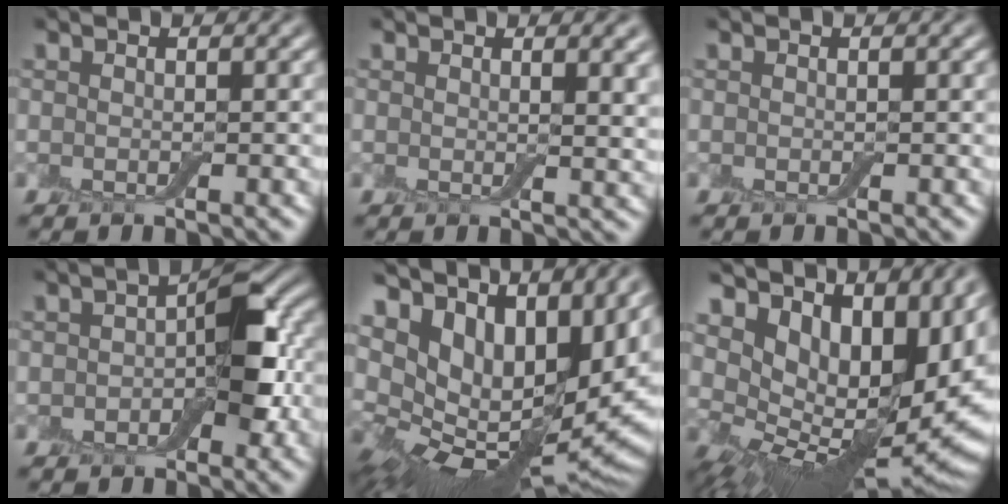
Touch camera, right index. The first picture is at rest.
{"total": 2.2, "force": [0.7, 0.9, 1.9], "torque": [-0.026, -0.003, 0.013]}
{"total": 0.0}
{"total": 5.6, "force": [-0.5, 3.1, 4.6], "torque": [-0.059, 0.010, -0.015]}
{"total": 13.3, "force": [3.7, 7.7, 10.3], "torque": [-0.166, -0.016, 0.099]}
{"total": 12.4, "force": [5.1, 6.6, 9.3], "torque": [-0.141, -0.007, 0.103]}